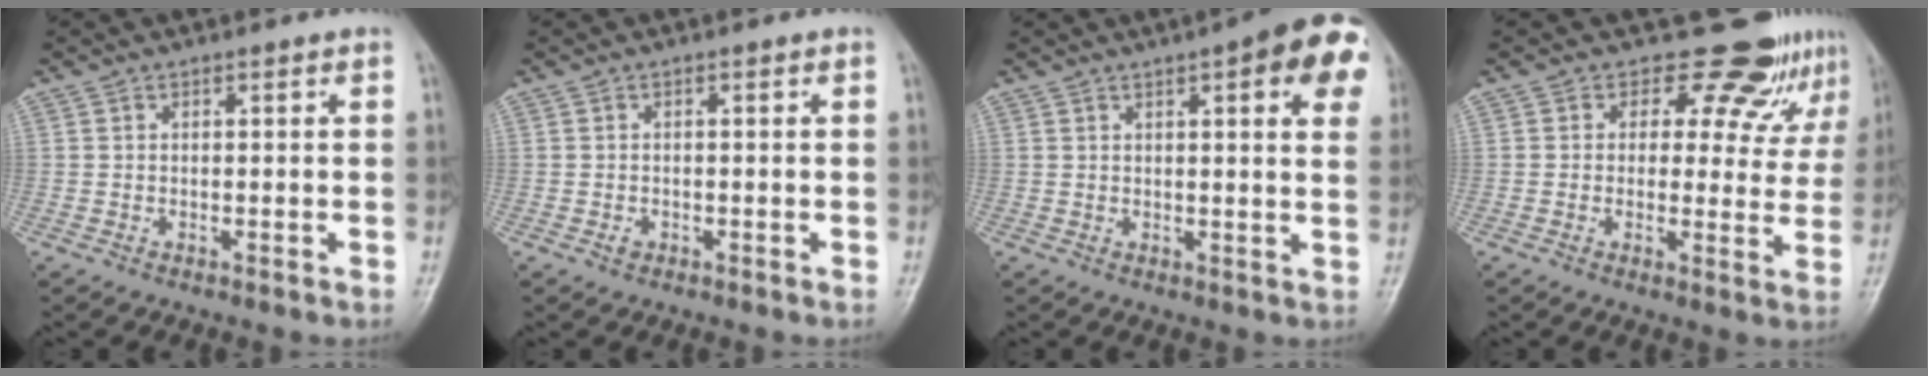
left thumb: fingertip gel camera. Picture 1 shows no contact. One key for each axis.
{"total": 1.1, "fx": -0.5, "fy": 0.9, "fz": 0.4, "tx": -0.003, "ty": 0.001, "tz": -0.008}
{"total": 12.9, "fx": 5.2, "fy": 3.5, "fz": 11.2, "tx": -0.109, "ty": -0.007, "tz": 0.052}
{"total": 9.7, "fx": 8.0, "fy": 4.9, "fz": 2.6, "tx": 0.014, "ty": -0.050, "tz": 0.087}